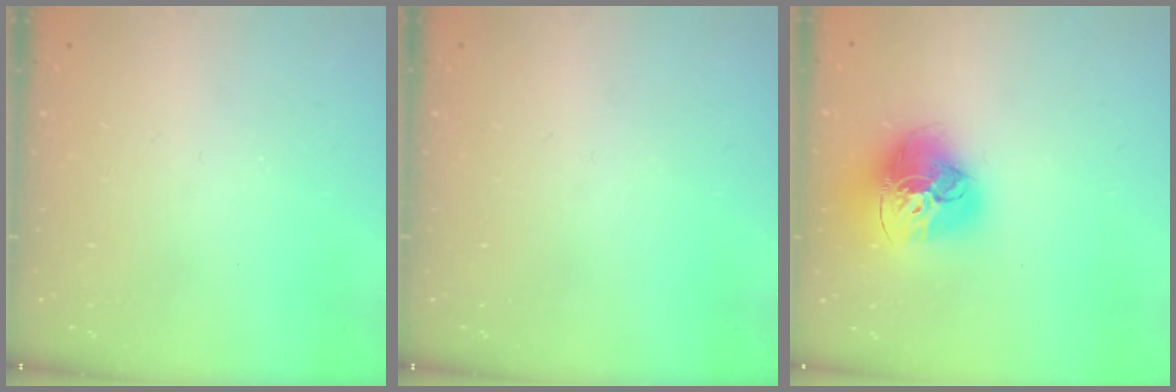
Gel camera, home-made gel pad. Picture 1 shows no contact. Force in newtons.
{"total": 0.0}
{"total": 18.0, "press": 17.9, "slide": 1.9}